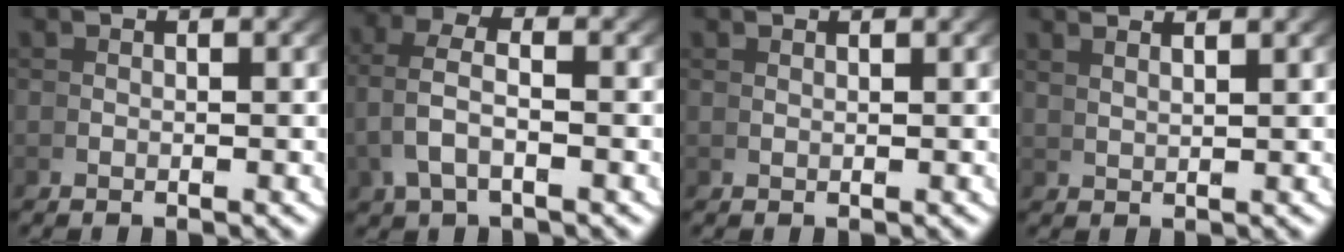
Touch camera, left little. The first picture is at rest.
{"total": 2.9, "force": [1.0, 1.0, 2.5], "torque": [-0.058, 0.001, 0.024]}
{"total": 1.3, "force": [0.8, -1.0, -0.3], "torque": [0.015, 0.002, 0.018]}
{"total": 2.8, "force": [2.6, -0.8, 0.8], "torque": [0.000, 0.008, 0.050]}